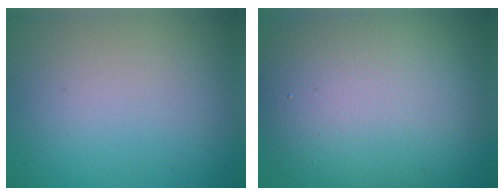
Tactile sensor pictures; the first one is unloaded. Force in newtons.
{"total": 14.5, "press": 14.4, "slide": 1.0}